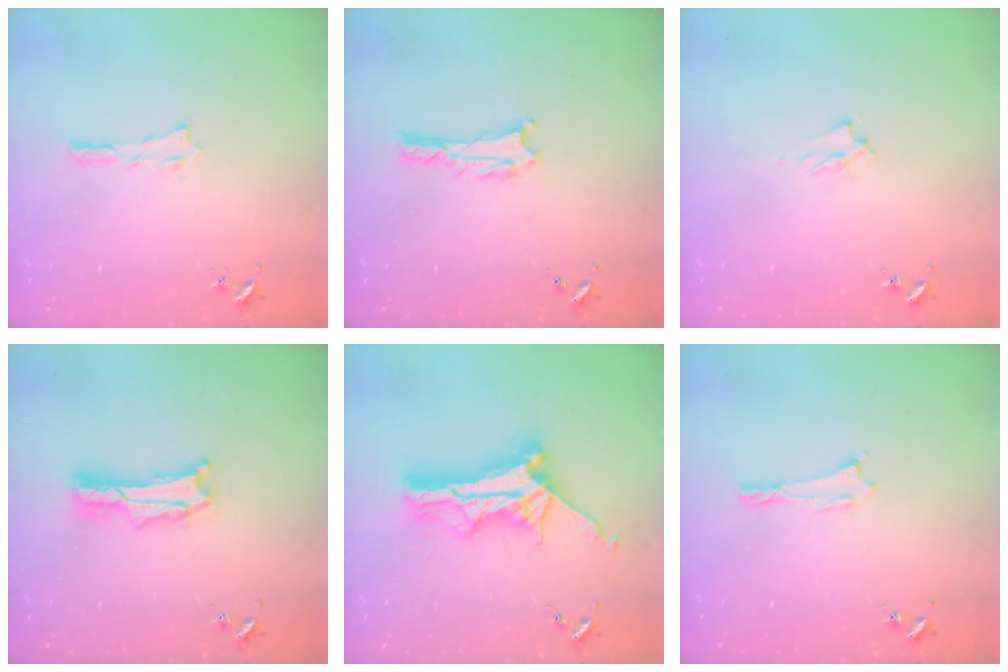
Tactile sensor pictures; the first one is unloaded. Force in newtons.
{"total": 1.3, "press": 1.3, "slide": 0.3}
{"total": 1.7, "press": 1.6, "slide": 0.3}
{"total": 2.0, "press": 2.0, "slide": 0.3}
{"total": 12.2, "press": 12.1, "slide": 1.1}
{"total": 0.0}